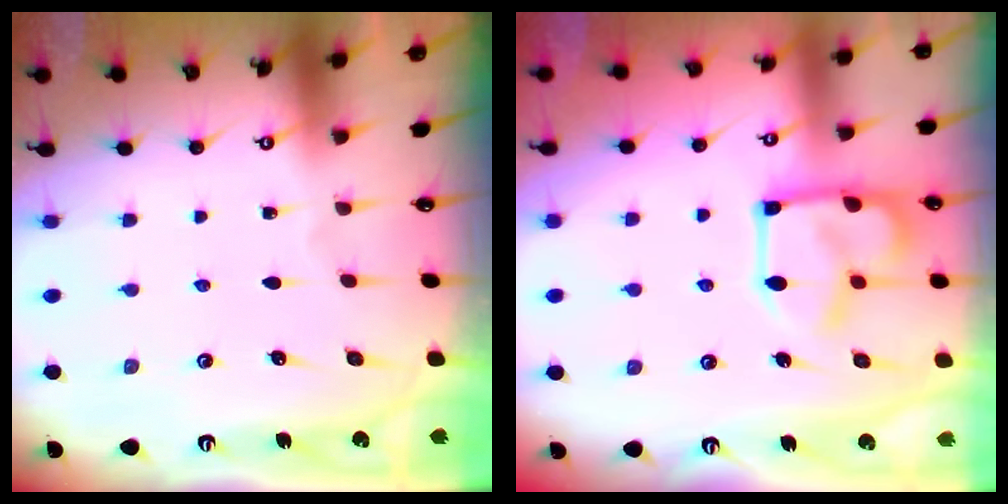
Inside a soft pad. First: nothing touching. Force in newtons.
{"total": 14.8, "press": 14.8, "slide": 1.0}